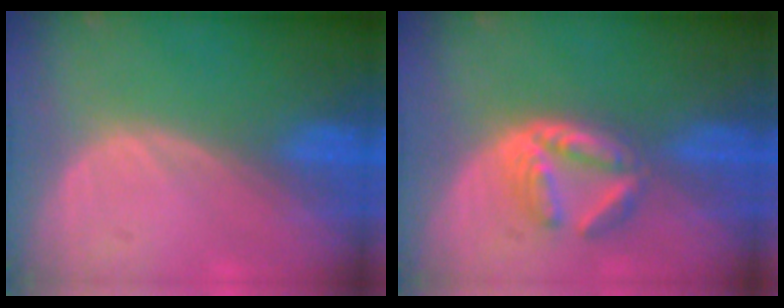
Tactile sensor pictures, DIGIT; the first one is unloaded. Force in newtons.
{"total": 6.3, "press": 5.4, "slide": 3.2}